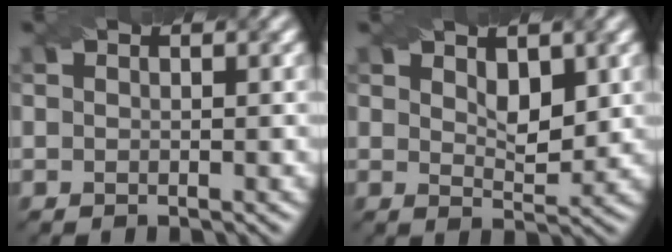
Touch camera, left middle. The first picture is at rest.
{"total": 2.7, "force": [1.4, 1.3, 1.9], "torque": [-0.033, -0.006, 0.029]}